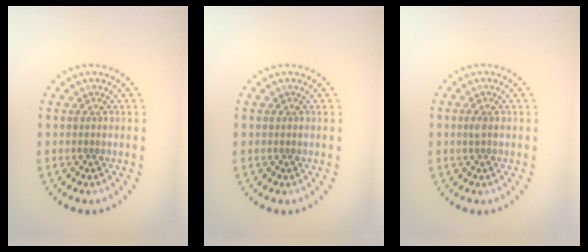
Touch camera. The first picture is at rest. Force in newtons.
{"total": 0.0}
{"total": 0.6, "press": 0.5, "slide": 0.2}